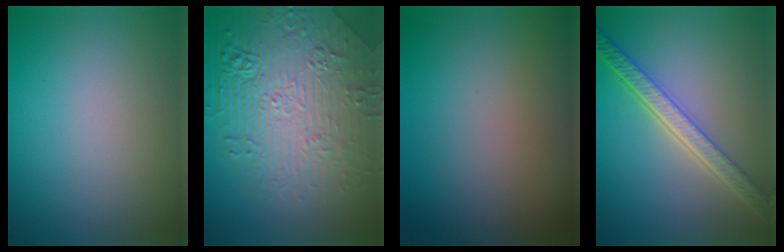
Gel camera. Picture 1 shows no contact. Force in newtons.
{"total": 8.2, "press": 6.2, "slide": 5.3}
{"total": 0.0}
{"total": 5.6, "press": 4.4, "slide": 3.5}